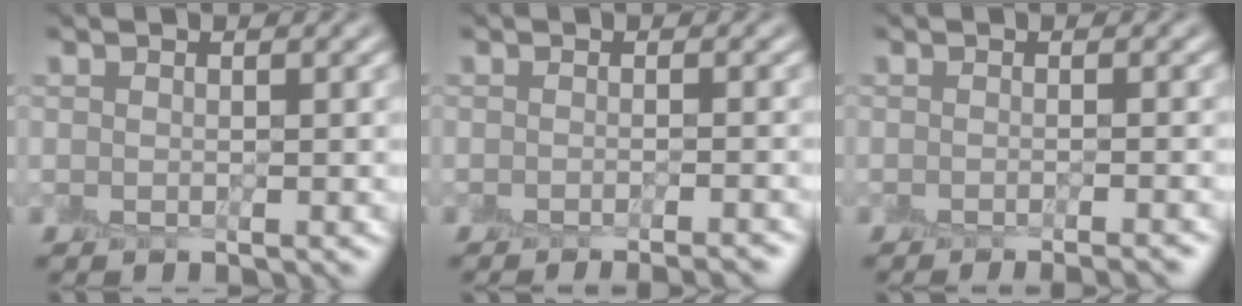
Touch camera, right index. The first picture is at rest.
{"total": 2.8, "force": [-2.4, 0.3, 1.4], "torque": [-0.007, -0.012, -0.027]}
{"total": 2.5, "force": [-2.1, 0.3, 1.4], "torque": [-0.007, -0.011, -0.024]}